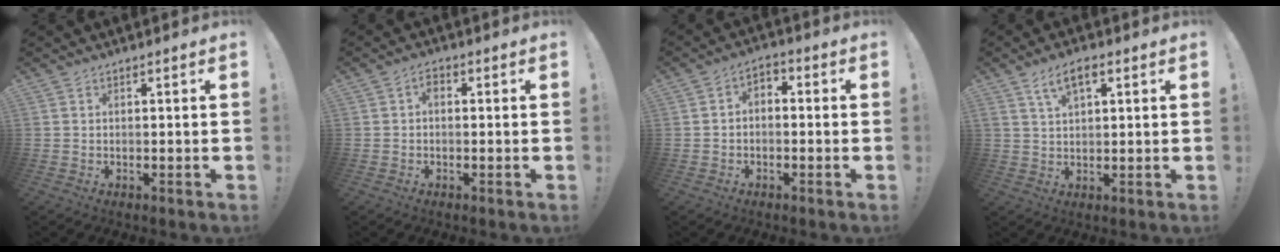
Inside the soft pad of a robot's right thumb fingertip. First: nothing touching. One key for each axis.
{"total": 2.1, "fx": -0.3, "fy": 1.4, "fz": 1.5, "tx": -0.028, "ty": 0.009, "tz": -0.007}
{"total": 2.5, "fx": -1.5, "fy": 1.4, "fz": 1.3, "tx": -0.019, "ty": 0.009, "tz": -0.028}
{"total": 6.4, "fx": 3.1, "fy": 2.8, "fz": 4.8, "tx": -0.089, "ty": 0.004, "tz": 0.056}